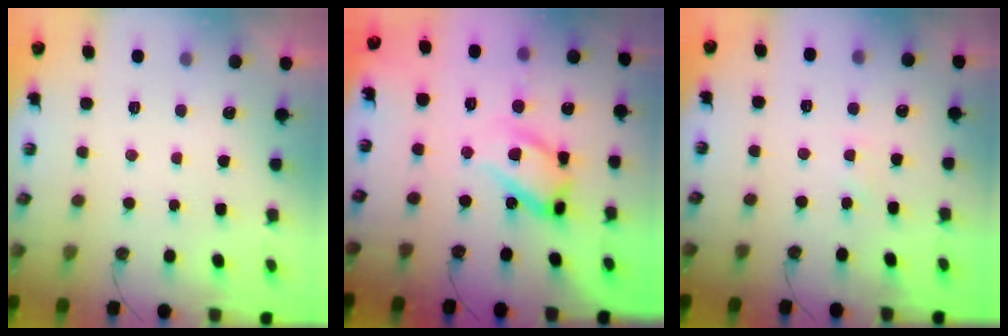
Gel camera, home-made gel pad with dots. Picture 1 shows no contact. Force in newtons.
{"total": 16.8, "press": 16.8, "slide": 1.5}
{"total": 3.0, "press": 2.9, "slide": 0.4}